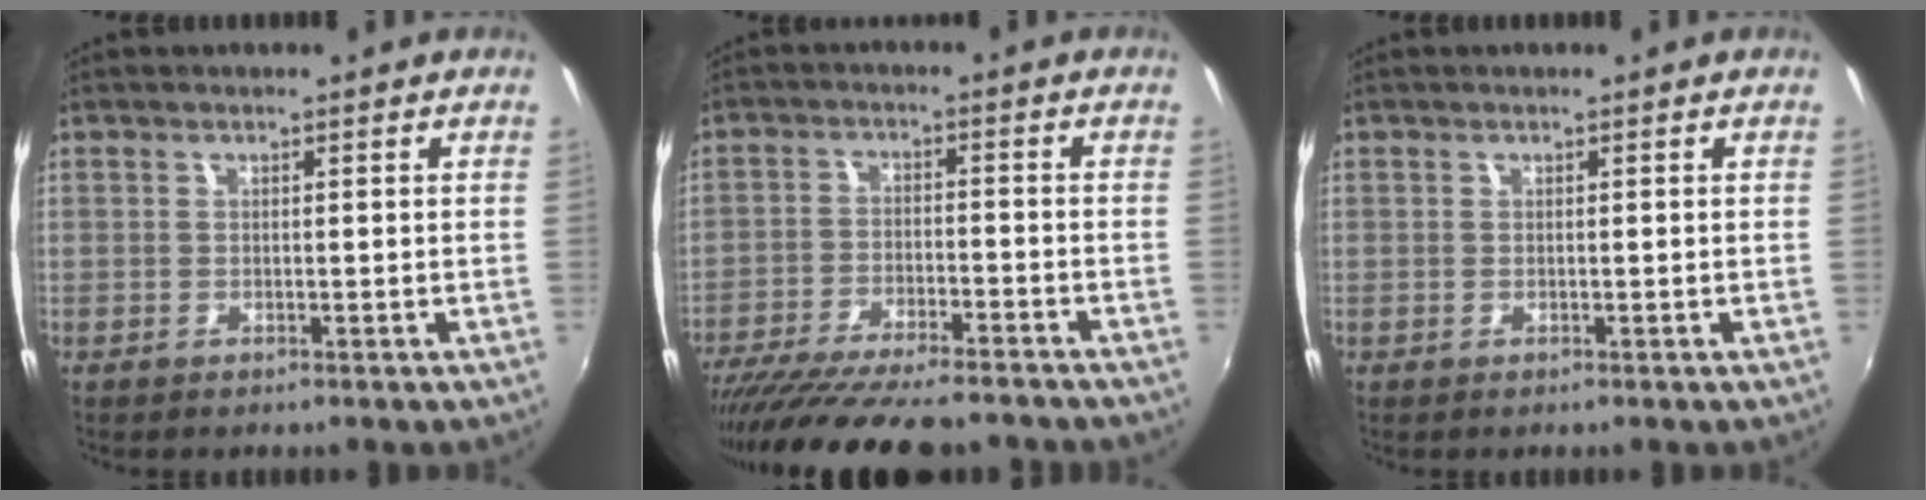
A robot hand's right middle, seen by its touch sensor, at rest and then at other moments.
{"total": 18.8, "force": [-16.2, 3.3, 8.9], "torque": [-0.173, -0.044, -0.253]}
{"total": 0.0}